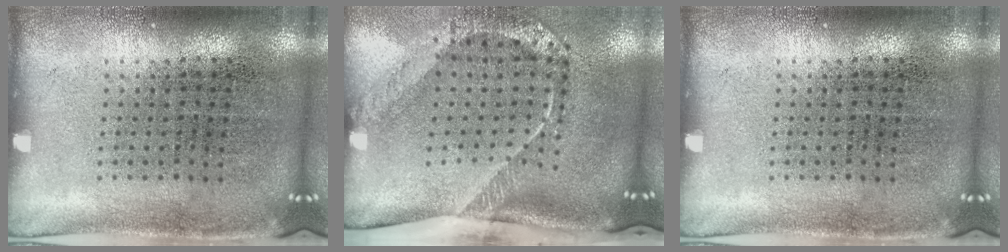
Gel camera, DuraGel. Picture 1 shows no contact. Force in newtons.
{"total": 2.7, "press": 1.7, "slide": 2.0}
{"total": 0.0}